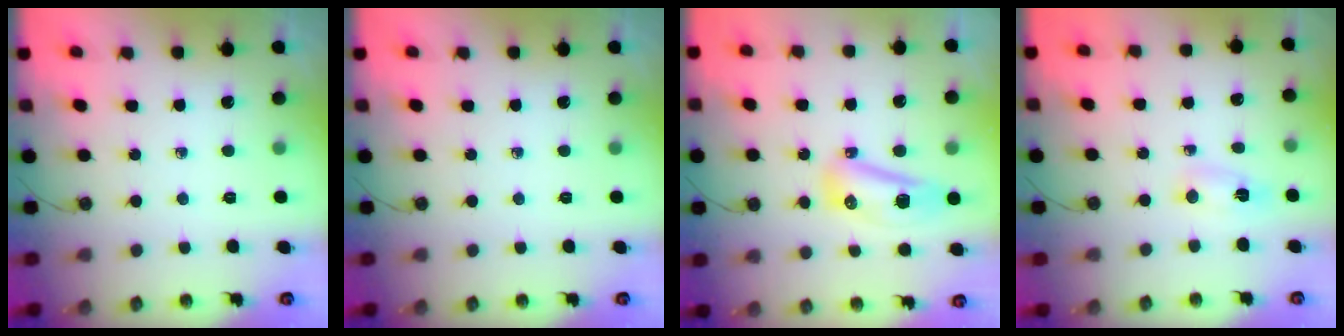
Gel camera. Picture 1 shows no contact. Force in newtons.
{"total": 0.0}
{"total": 10.0, "press": 9.9, "slide": 0.9}
{"total": 2.6, "press": 2.3, "slide": 1.1}